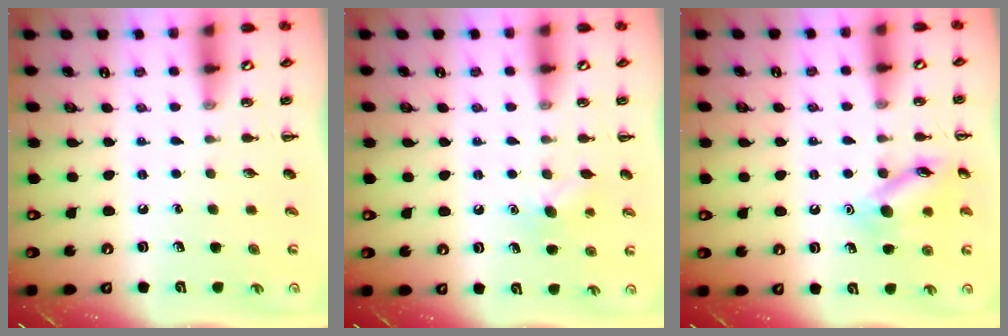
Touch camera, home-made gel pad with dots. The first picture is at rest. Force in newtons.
{"total": 7.3, "press": 7.1, "slide": 1.6}
{"total": 12.3, "press": 12.3, "slide": 0.9}